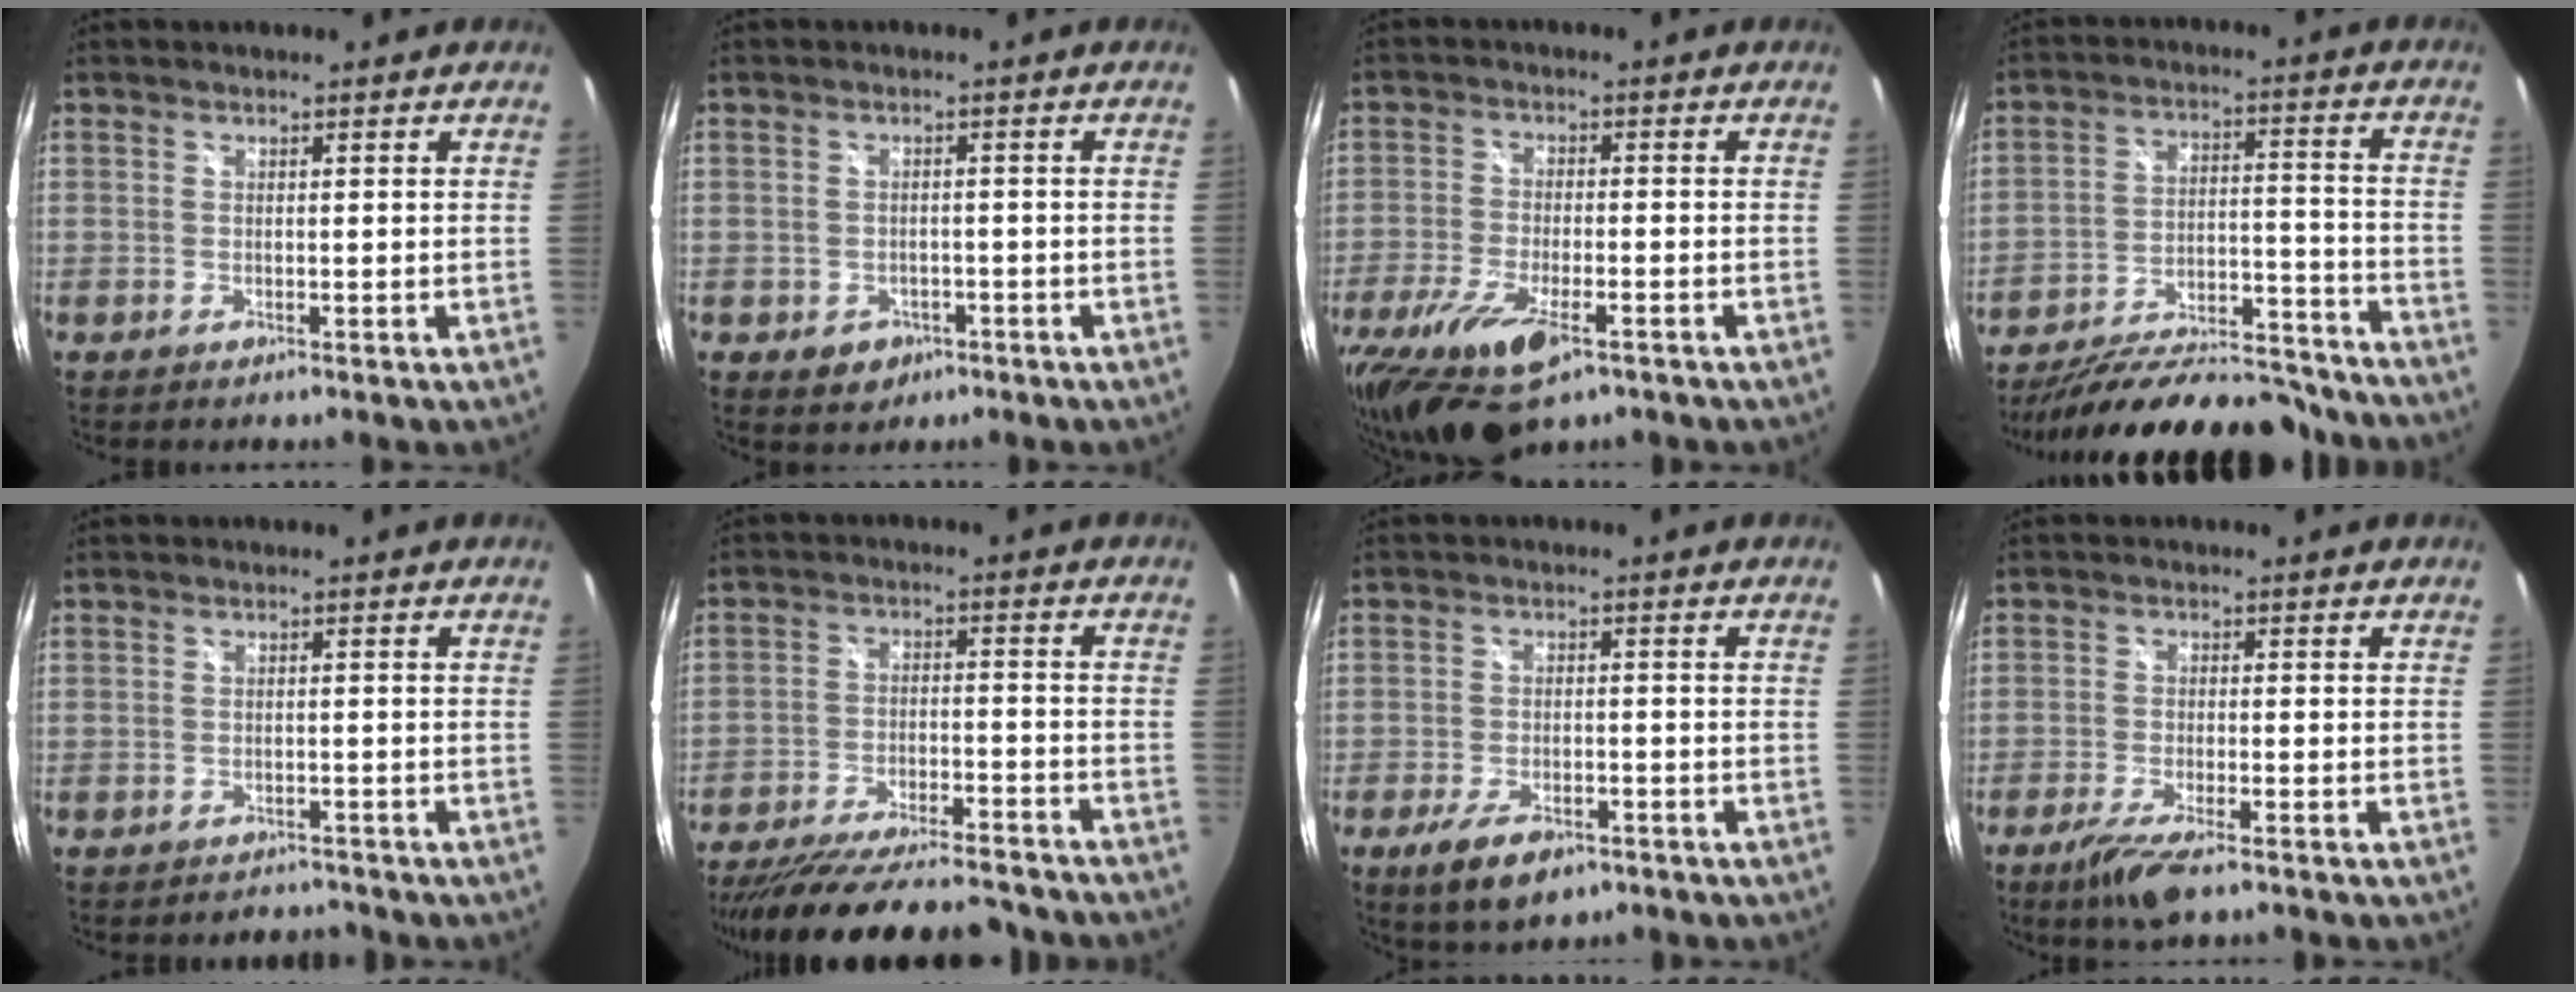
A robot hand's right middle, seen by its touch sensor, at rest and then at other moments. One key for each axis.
{"total": 4.1, "fx": -1.9, "fy": 3.4, "fz": 1.4, "tx": -0.036, "ty": -0.001, "tz": -0.018}
{"total": 15.3, "fx": -9.4, "fy": 5.7, "fz": 10.7, "tx": -0.234, "ty": -0.056, "tz": -0.165}
{"total": 25.5, "fx": -21.9, "fy": 7.2, "fz": 10.9, "tx": -0.193, "ty": -0.008, "tz": -0.296}
{"total": 3.0, "fx": -2.8, "fy": 1.0, "fz": 0.1, "tx": -0.001, "ty": 0.000, "tz": -0.039}
{"total": 23.4, "fx": -20.6, "fy": 4.8, "fz": 10.1, "tx": -0.194, "ty": -0.031, "tz": -0.293}
{"total": 8.1, "fx": -5.1, "fy": 3.5, "fz": 5.2, "tx": -0.117, "ty": -0.018, "tz": -0.081}
{"total": 6.8, "fx": -4.7, "fy": 1.2, "fz": 4.8, "tx": -0.111, "ty": -0.023, "tz": -0.086}